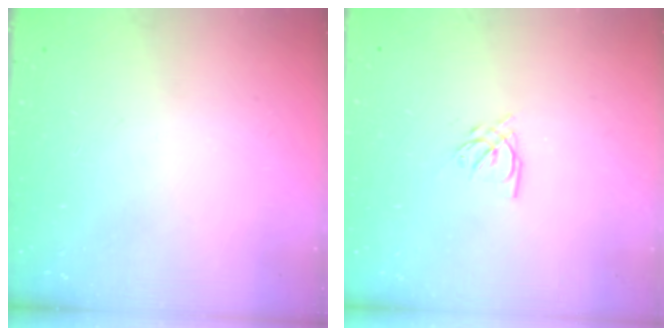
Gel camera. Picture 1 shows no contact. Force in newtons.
{"total": 3.4, "press": 3.4, "slide": 0.2}